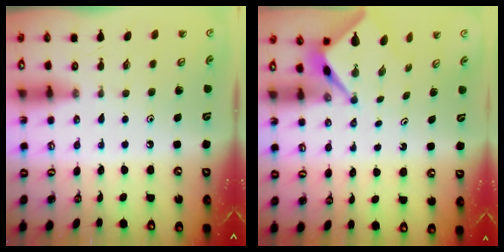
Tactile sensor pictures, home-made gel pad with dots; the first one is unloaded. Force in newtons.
{"total": 3.0, "press": 3.0, "slide": 0.1}